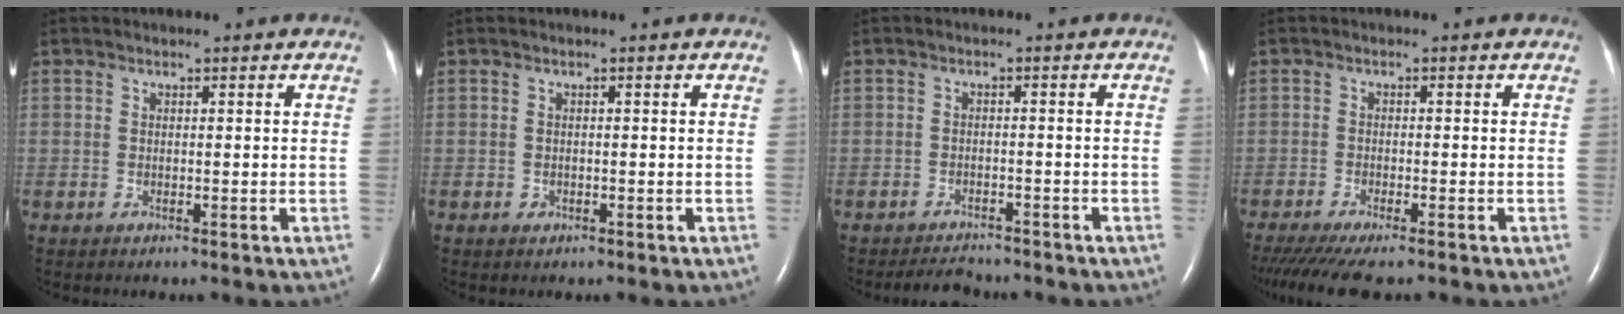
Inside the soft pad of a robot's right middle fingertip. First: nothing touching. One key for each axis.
{"total": 0.6, "fx": -0.3, "fy": 0.5, "fz": 0.1, "tx": -0.005, "ty": 0.002, "tz": -0.005}
{"total": 3.6, "fx": -3.5, "fy": 0.8, "fz": 0.5, "tx": -0.015, "ty": -0.009, "tz": -0.056}
{"total": 9.0, "fx": -7.4, "fy": 0.8, "fz": 5.0, "tx": -0.074, "ty": -0.021, "tz": -0.119}